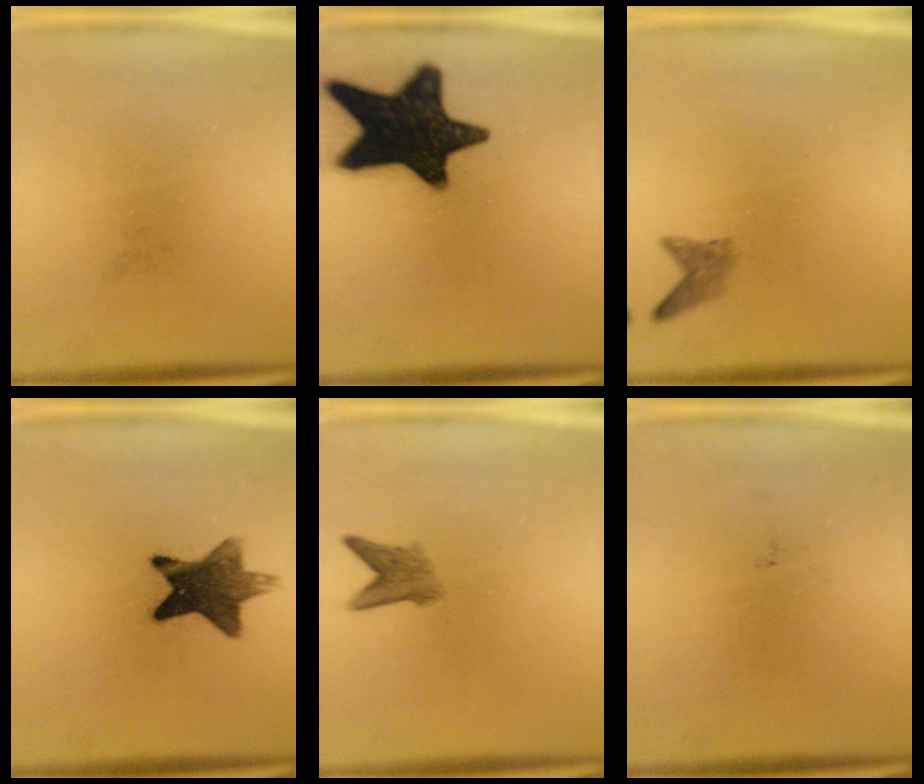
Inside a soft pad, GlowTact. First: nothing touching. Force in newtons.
{"total": 19.5}
{"total": 1.6}
{"total": 11.4}
{"total": 3.0}
{"total": 0.0}